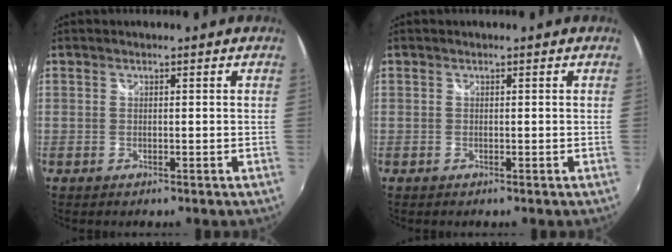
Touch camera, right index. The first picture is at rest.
{"total": 0.0}